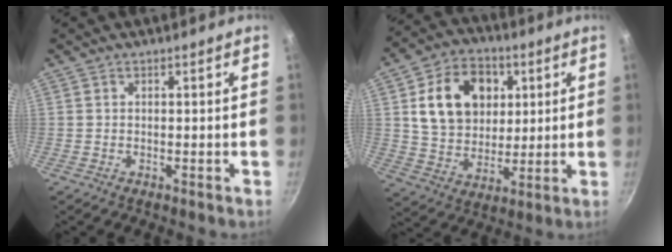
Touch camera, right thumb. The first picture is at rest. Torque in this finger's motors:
{"motor_torque": [1.36, 1.74, 0.64, -0.30, 0.16]}